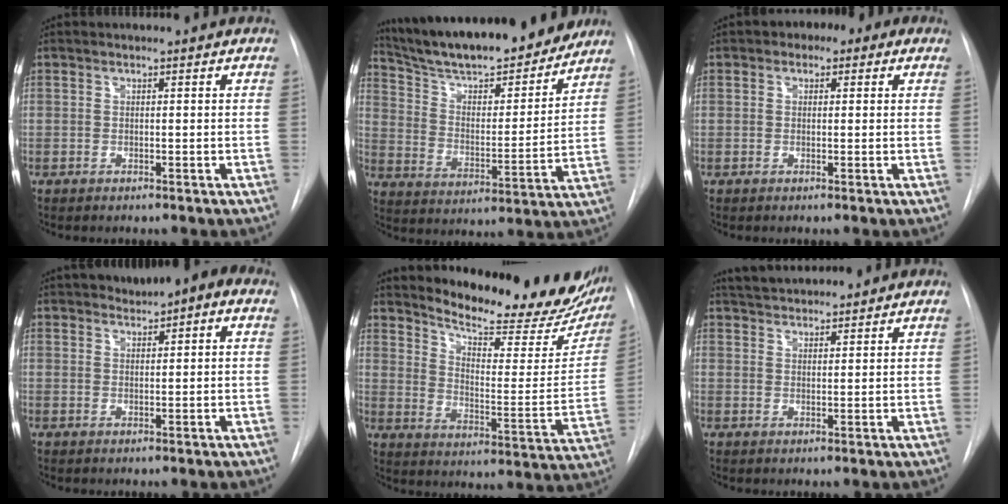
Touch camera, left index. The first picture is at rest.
{"total": 21.8, "force": [19.2, 3.7, 9.6], "torque": [-0.161, -0.008, 0.294]}
{"total": 3.9, "force": [1.4, 2.6, 2.5], "torque": [-0.035, 0.024, 0.014]}
{"total": 6.2, "force": [3.7, 2.2, 4.4], "torque": [-0.068, 0.028, 0.051]}
{"total": 22.8, "force": [20.4, 5.2, 8.7], "torque": [-0.121, -0.080, 0.257]}
{"total": 7.3, "force": [6.9, 1.1, 2.4], "torque": [-0.047, 0.027, 0.114]}